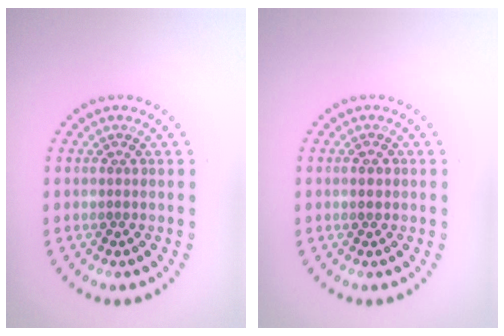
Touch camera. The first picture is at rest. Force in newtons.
{"total": 1.3, "press": 1.3, "slide": 0.0}